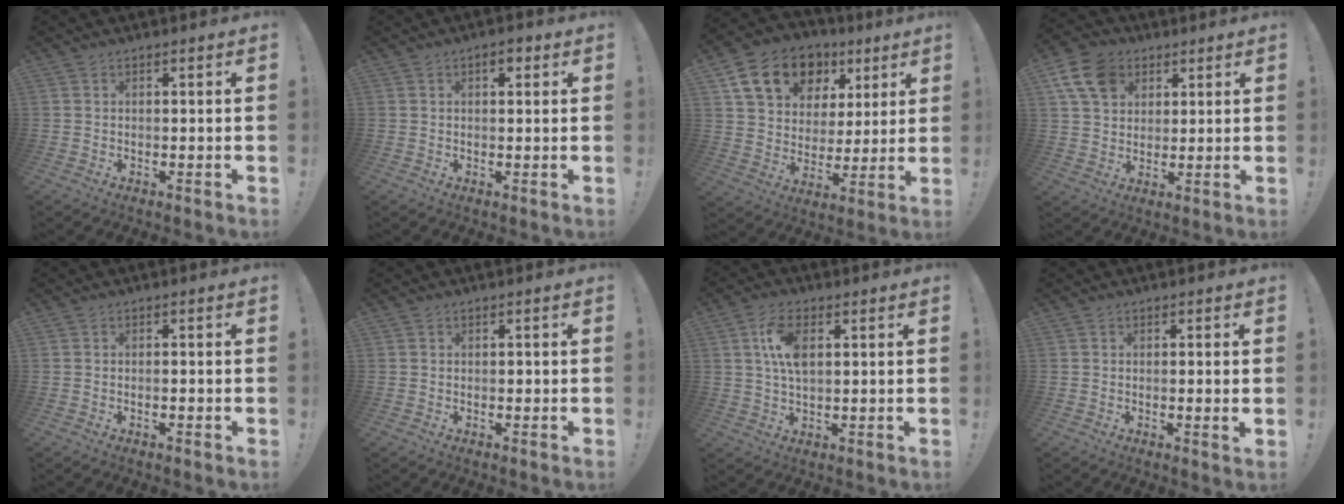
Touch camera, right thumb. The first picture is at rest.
{"total": 2.7, "force": [1.1, 1.4, 2.0], "torque": [-0.019, -0.001, 0.013]}
{"total": 17.7, "force": [9.2, 12.7, 8.1], "torque": [-0.128, -0.035, 0.181]}
{"total": 12.6, "force": [5.6, 9.5, 6.1], "torque": [-0.097, -0.014, 0.114]}
{"total": 1.1, "force": [-0.9, 0.0, 0.7], "torque": [-0.017, 0.003, -0.015]}
{"total": 0.9, "force": [-0.4, 0.7, 0.3], "torque": [-0.010, 0.006, -0.007]}
{"total": 8.5, "force": [2.3, 4.2, 7.1], "torque": [-0.134, -0.002, 0.037]}
{"total": 2.1, "force": [-0.1, -0.2, 2.1], "torque": [-0.033, -0.004, -0.003]}